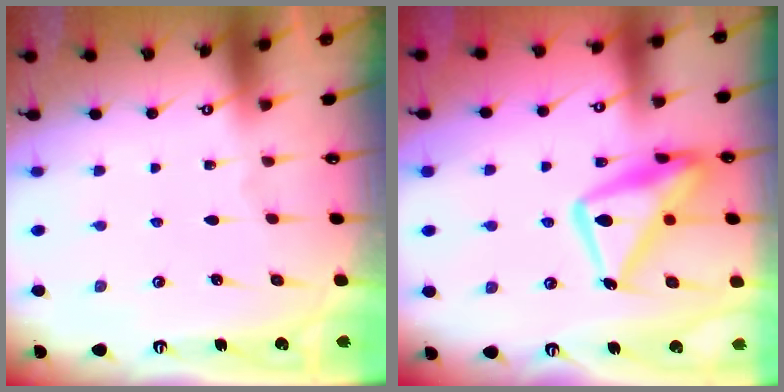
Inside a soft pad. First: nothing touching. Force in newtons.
{"total": 17.1, "press": 17.0, "slide": 1.5}